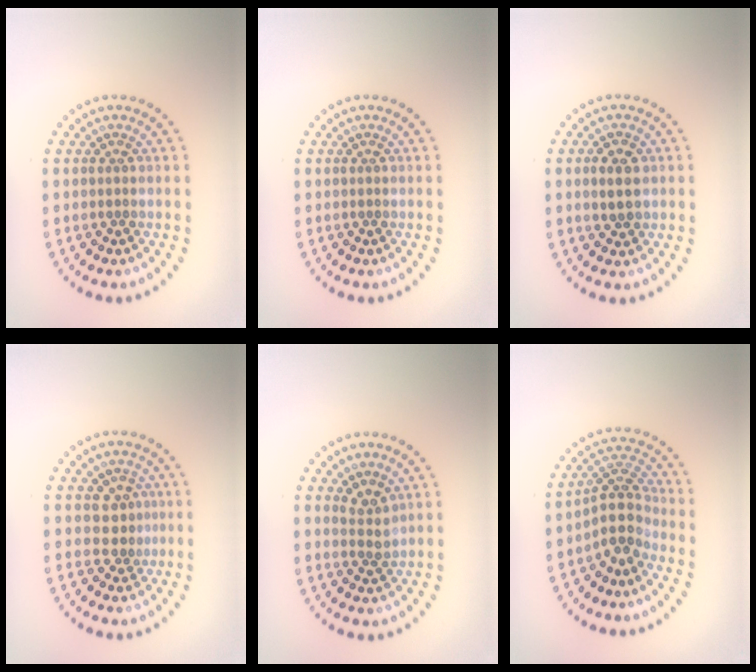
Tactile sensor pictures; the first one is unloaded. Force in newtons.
{"total": 0.0}
{"total": 2.3, "press": 2.3, "slide": 0.3}
{"total": 2.0, "press": 1.8, "slide": 1.0}
{"total": 1.8, "press": 1.4, "slide": 1.2}
{"total": 3.4, "press": 2.6, "slide": 2.1}